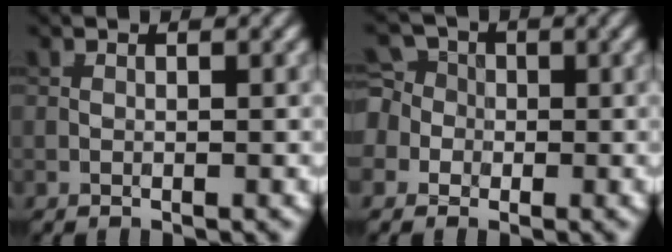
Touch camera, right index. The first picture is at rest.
{"total": 6.5, "force": [0.3, 6.0, 2.4], "torque": [-0.046, 0.037, -0.041]}